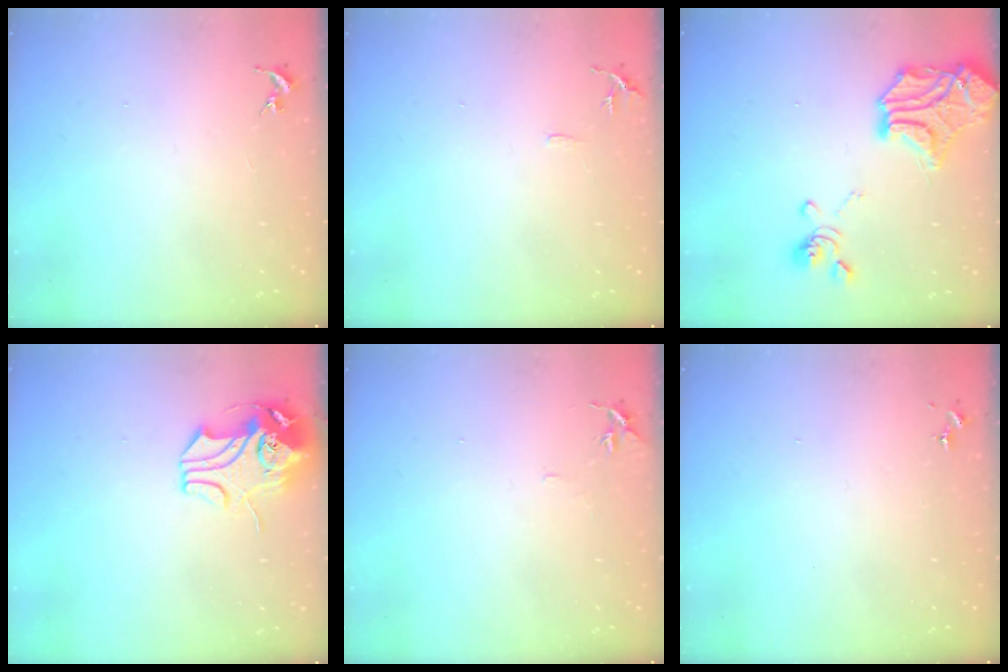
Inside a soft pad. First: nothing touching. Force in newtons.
{"total": 6.4, "press": 6.4, "slide": 0.6}
{"total": 19.3, "press": 19.0, "slide": 3.0}
{"total": 9.9, "press": 9.8, "slide": 1.6}
{"total": 3.5, "press": 3.5, "slide": 0.4}
{"total": 0.0}